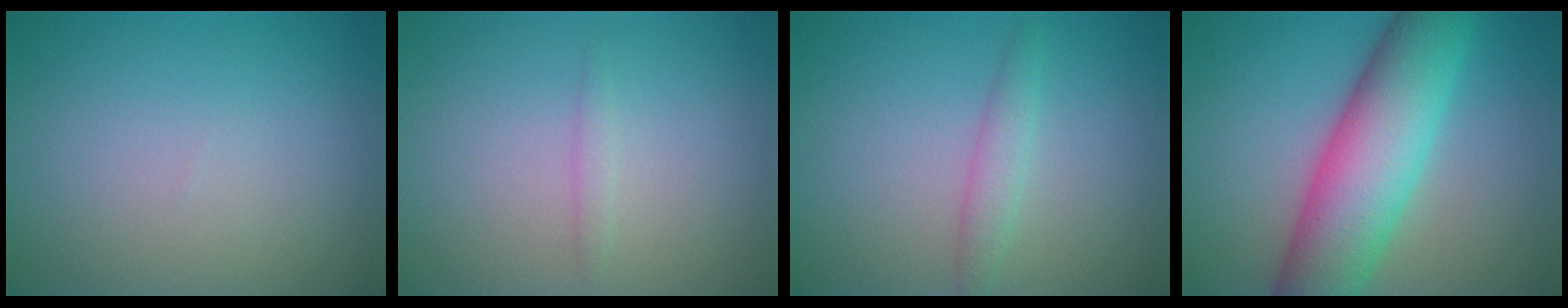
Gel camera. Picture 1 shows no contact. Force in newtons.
{"total": 0.8, "press": 0.8, "slide": 0.0}
{"total": 1.7, "press": 1.7, "slide": 0.0}
{"total": 9.9, "press": 9.9, "slide": 0.1}